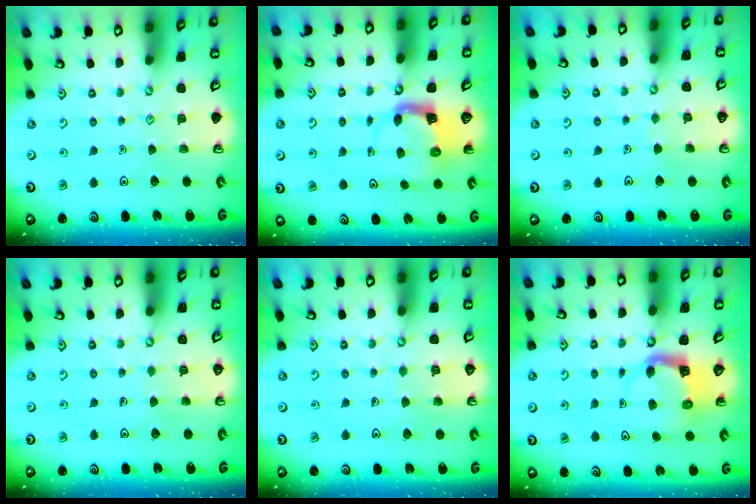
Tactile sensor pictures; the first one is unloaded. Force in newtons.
{"total": 3.8, "press": 3.7, "slide": 0.7}
{"total": 2.3, "press": 2.3, "slide": 0.1}
{"total": 3.3, "press": 3.3, "slide": 0.2}
{"total": 6.1, "press": 6.1, "slide": 0.4}
{"total": 3.7, "press": 3.6, "slide": 0.7}